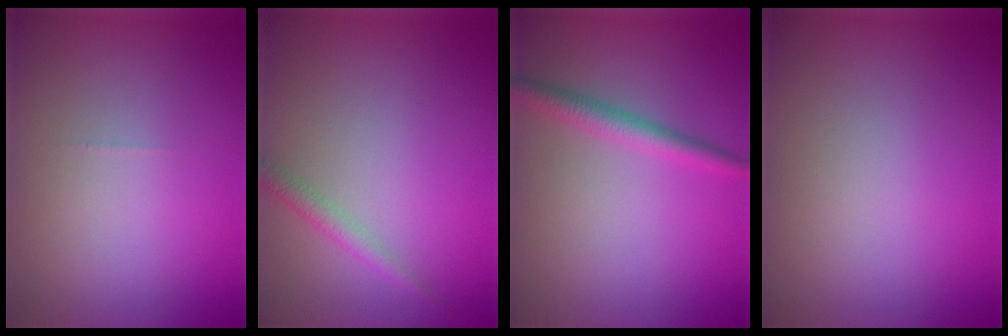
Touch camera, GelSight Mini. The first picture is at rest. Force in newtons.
{"total": 1.5, "press": 1.5, "slide": 0.0}
{"total": 2.7, "press": 2.7, "slide": 0.1}
{"total": 0.0}